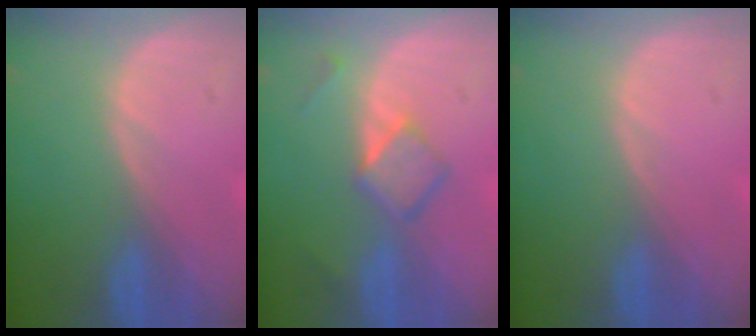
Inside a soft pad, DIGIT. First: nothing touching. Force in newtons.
{"total": 4.9, "press": 4.6, "slide": 1.8}
{"total": 0.0}